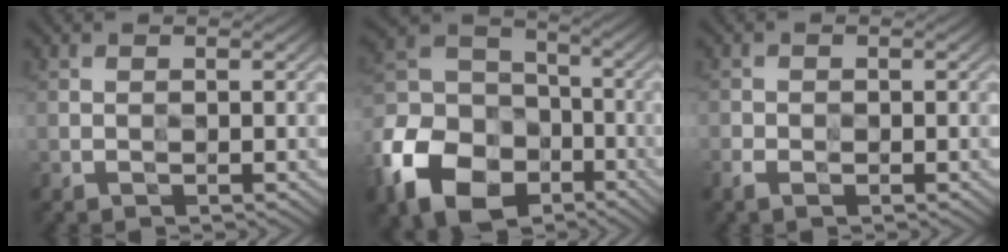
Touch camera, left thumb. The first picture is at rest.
{"total": 15.7, "force": [-7.8, 11.1, 7.9], "torque": [-0.229, -0.044, -0.154]}
{"total": 1.9, "force": [-1.3, 1.0, 0.9], "torque": [-0.016, -0.004, -0.028]}